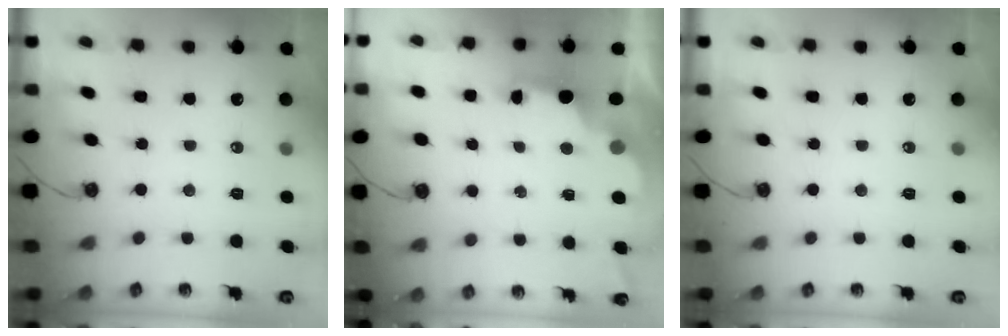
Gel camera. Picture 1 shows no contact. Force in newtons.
{"total": 2.6, "press": 2.5, "slide": 0.9}
{"total": 0.0}